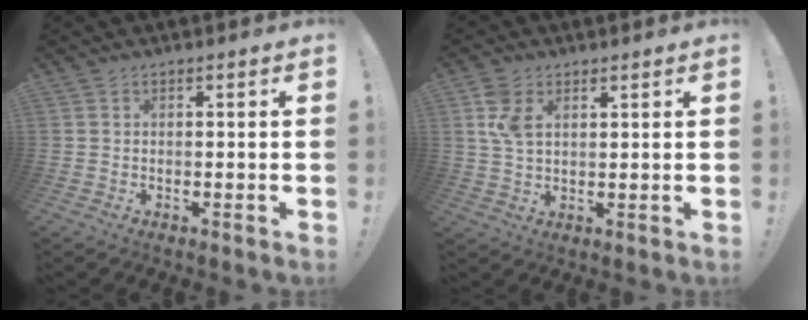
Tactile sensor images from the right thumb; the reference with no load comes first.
{"total": 6.7, "force": [2.8, 4.0, 4.6], "torque": [-0.091, -0.003, 0.053]}